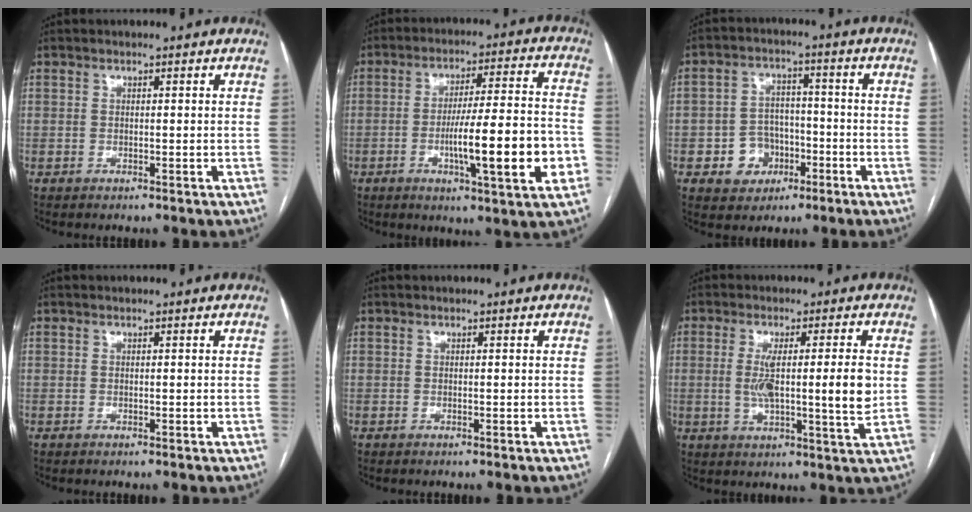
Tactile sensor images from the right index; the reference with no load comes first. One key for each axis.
{"total": 15.3, "fx": -4.1, "fy": 1.2, "fz": 14.7, "tx": -0.231, "ty": 0.000, "tz": -0.061}
{"total": 6.8, "fx": -2.5, "fy": 6.0, "fz": 2.1, "tx": -0.034, "ty": 0.019, "tz": -0.030}
{"total": 0.0}
{"total": 0.0}
{"total": 9.7, "fx": 0.4, "fy": 0.5, "fz": 9.6, "tx": -0.165, "ty": -0.008, "tz": 0.007}